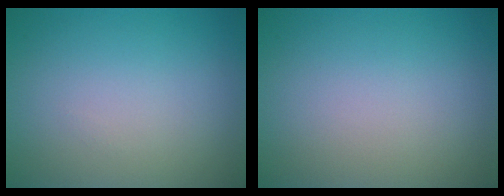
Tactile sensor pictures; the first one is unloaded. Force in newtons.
{"total": 0.0}